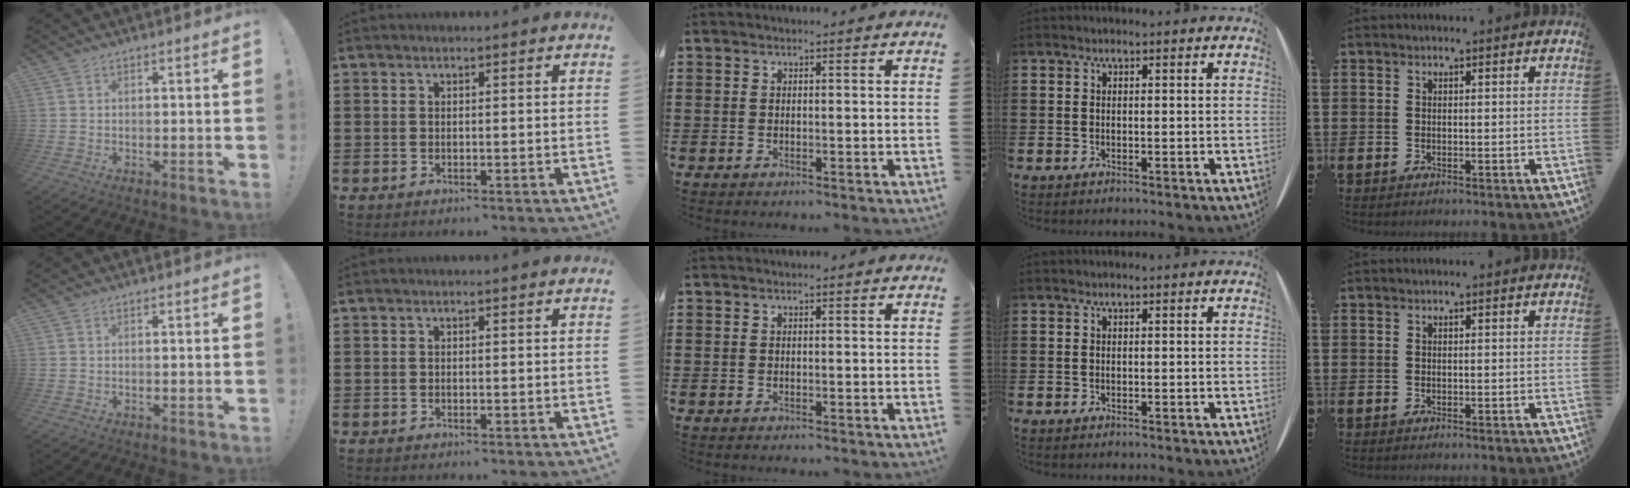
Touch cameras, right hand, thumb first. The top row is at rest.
{}